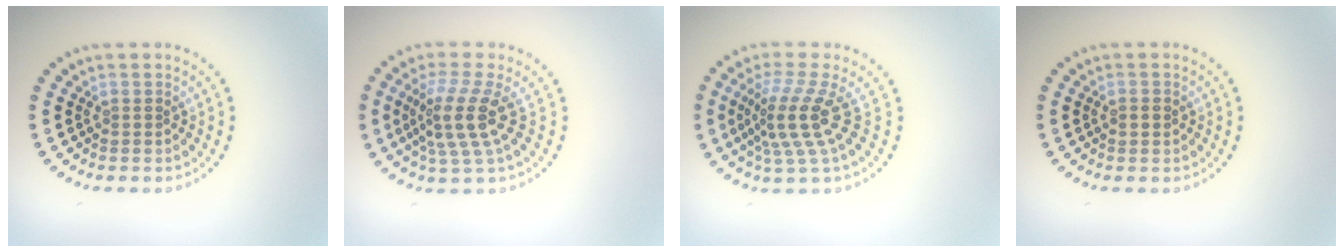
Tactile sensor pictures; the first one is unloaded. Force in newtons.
{"total": 4.2, "press": 3.2, "slide": 2.8}
{"total": 4.3, "press": 2.9, "slide": 3.2}
{"total": 1.2, "press": 1.2, "slide": 0.0}